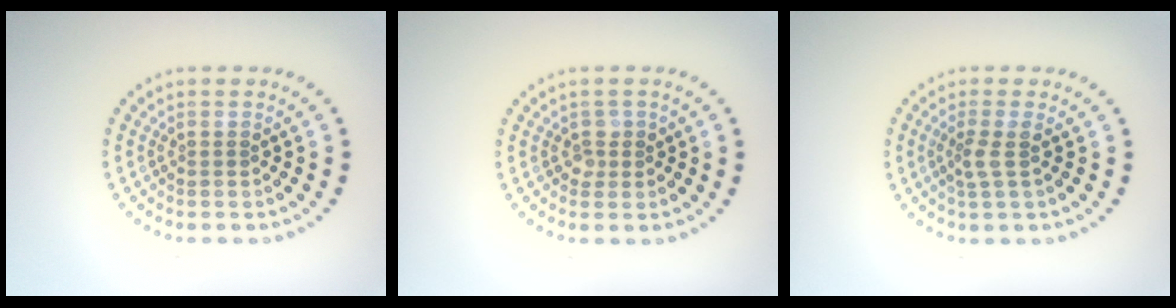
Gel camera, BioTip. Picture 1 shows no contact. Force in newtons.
{"total": 1.2, "press": 1.1, "slide": 0.4}
{"total": 1.7, "press": 1.4, "slide": 1.1}